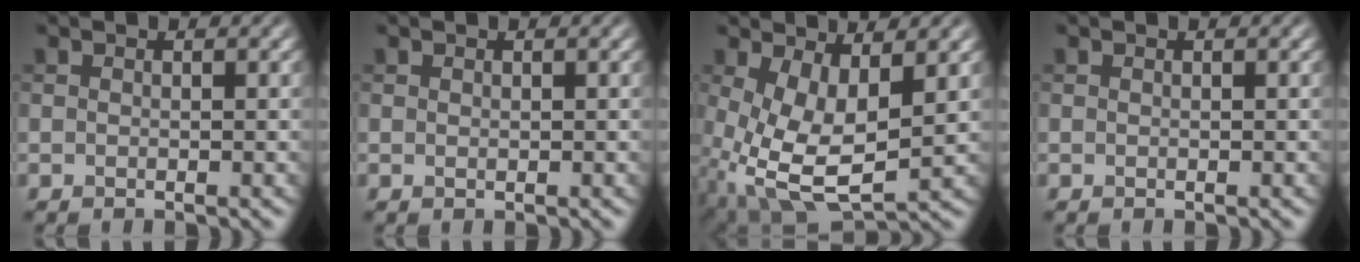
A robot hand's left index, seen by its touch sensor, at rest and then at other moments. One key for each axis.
{"total": 0.0}
{"total": 8.7, "fx": -0.6, "fy": 4.4, "fz": 7.5, "tx": -0.166, "ty": -0.017, "tz": -0.005}
{"total": 0.0}